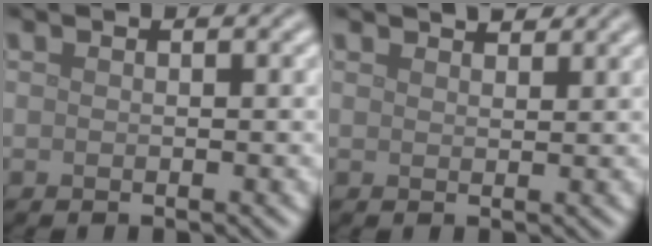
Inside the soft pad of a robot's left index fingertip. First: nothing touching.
{"total": 1.8, "force": [1.7, 0.4, 0.4], "torque": [-0.010, 0.000, 0.027]}